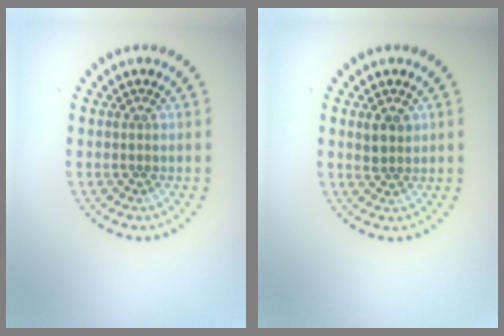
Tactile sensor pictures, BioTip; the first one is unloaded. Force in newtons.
{"total": 1.8, "press": 1.6, "slide": 0.6}